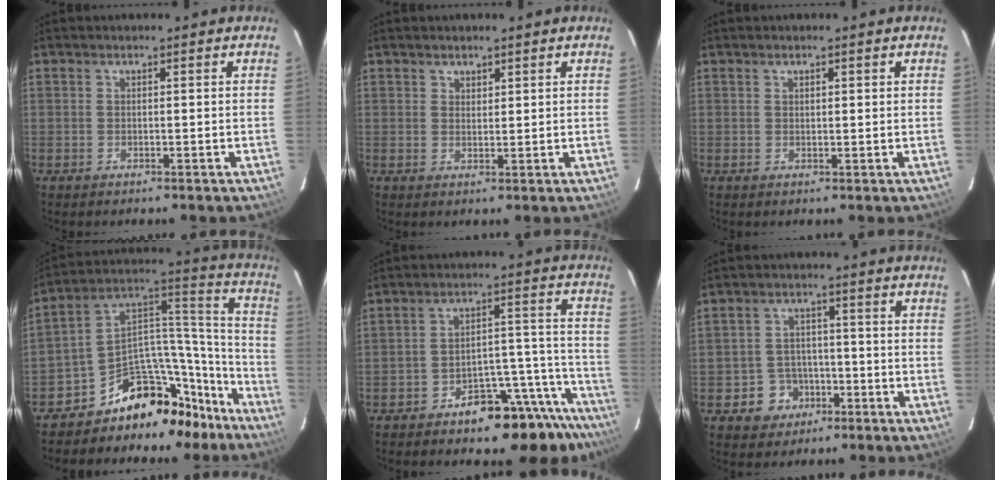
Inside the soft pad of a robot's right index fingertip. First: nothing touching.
{"total": 1.6, "force": [1.2, 1.1, 0.2], "torque": [0.000, 0.003, 0.020]}
{"total": 1.0, "force": [0.6, 0.5, 0.6], "torque": [-0.007, 0.003, 0.011]}
{"total": 17.8, "force": [-14.0, 9.5, 5.4], "torque": [-0.077, 0.098, -0.208]}
{"total": 14.9, "force": [-13.0, 5.1, 5.2], "torque": [-0.044, 0.048, -0.170]}
{"total": 6.5, "force": [-2.9, 5.7, 0.9], "torque": [-0.032, 0.024, -0.036]}